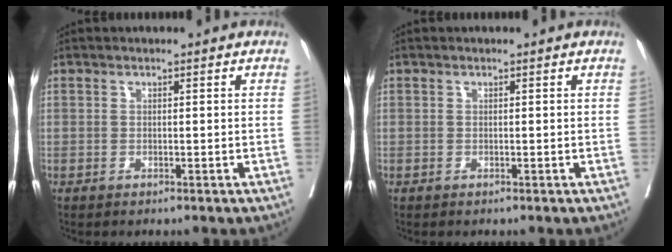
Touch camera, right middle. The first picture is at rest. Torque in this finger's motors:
{"motor_torque": [0.24, -0.22, 0.00, -0.01]}